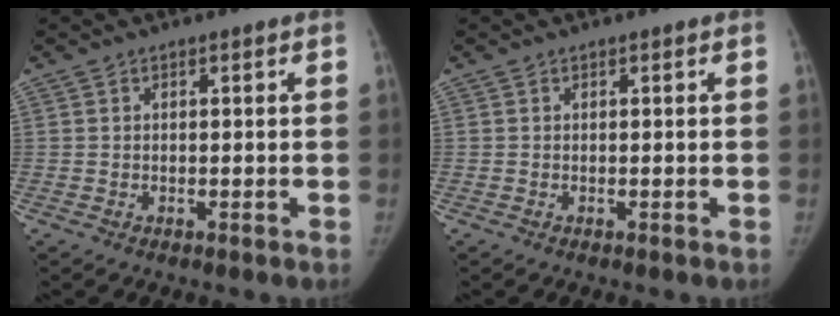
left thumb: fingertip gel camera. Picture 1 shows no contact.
{"total": 0.0}